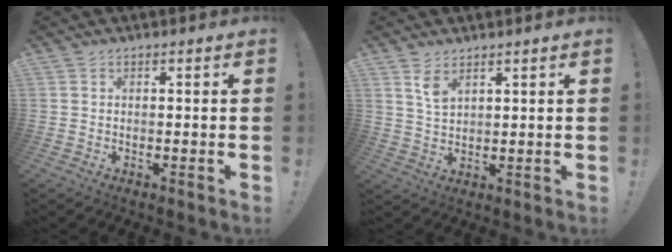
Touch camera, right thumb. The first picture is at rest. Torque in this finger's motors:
{"motor_torque": [0.00, 0.03, 0.24, 0.15, 0.00]}